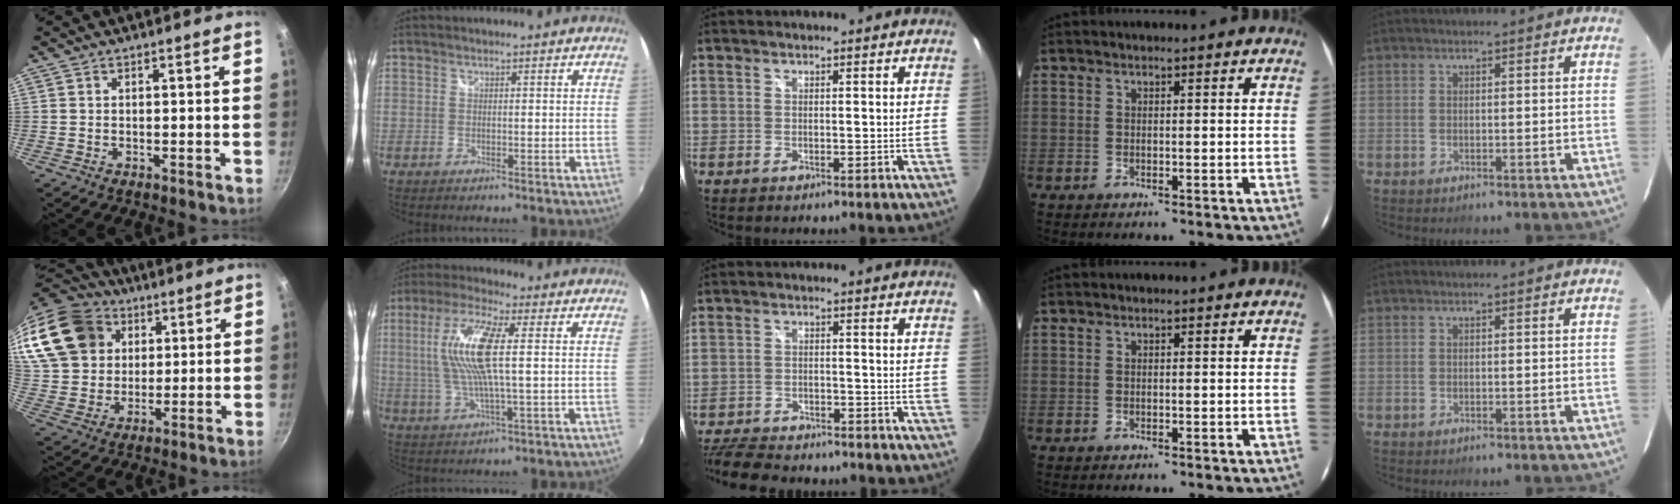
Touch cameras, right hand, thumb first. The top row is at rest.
{"thumb": {"total": 24.7, "force": [10.2, 19.1, 11.9], "torque": [-0.257, 0.020, 0.200]}, "index": {"total": 12.9, "force": [1.7, 2.4, 12.6], "torque": [-0.244, 0.006, 0.033]}, "middle": {"total": 13.0, "force": [-11.2, 4.1, 5.1], "torque": [-0.131, -0.016, -0.181]}}